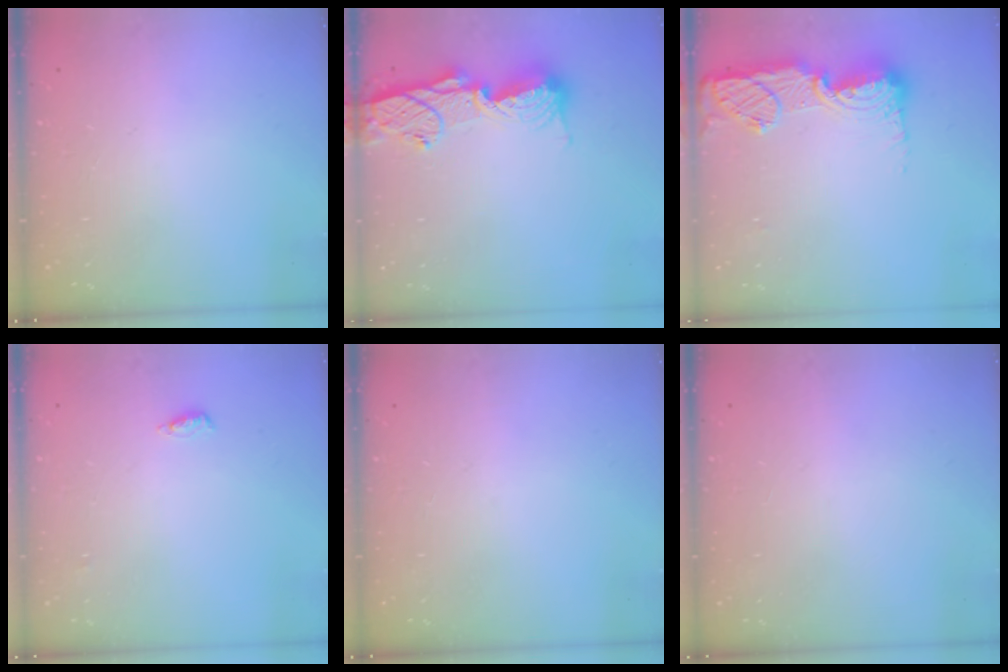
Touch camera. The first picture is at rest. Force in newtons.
{"total": 12.9, "press": 12.9, "slide": 1.2}
{"total": 15.4, "press": 15.4, "slide": 1.2}
{"total": 4.0, "press": 3.9, "slide": 1.1}
{"total": 0.0}
{"total": 1.1, "press": 0.8, "slide": 0.7}